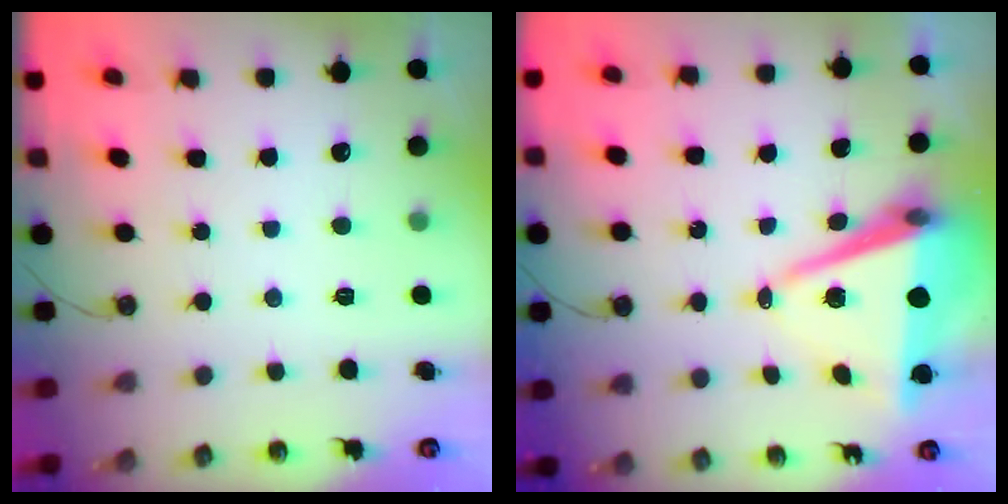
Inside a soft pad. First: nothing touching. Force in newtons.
{"total": 10.1, "press": 9.2, "slide": 4.1}